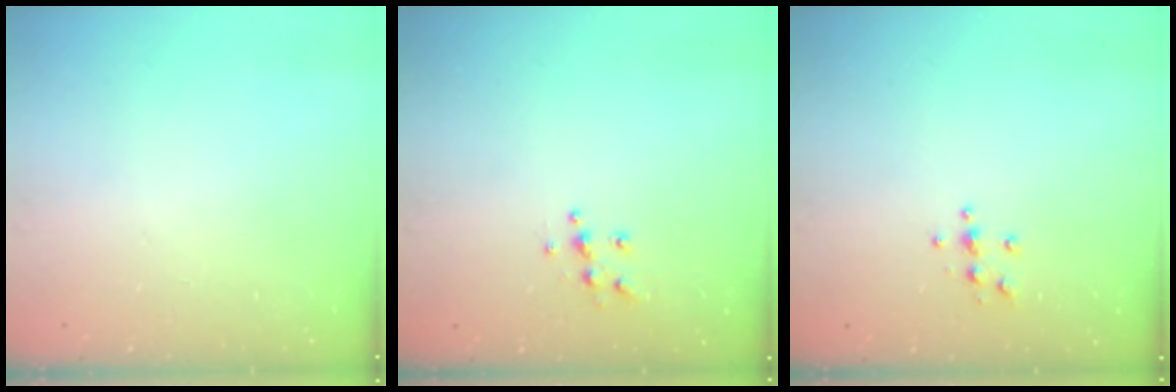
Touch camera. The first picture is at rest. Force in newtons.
{"total": 6.4, "press": 6.4, "slide": 0.6}
{"total": 3.8, "press": 3.8, "slide": 0.4}